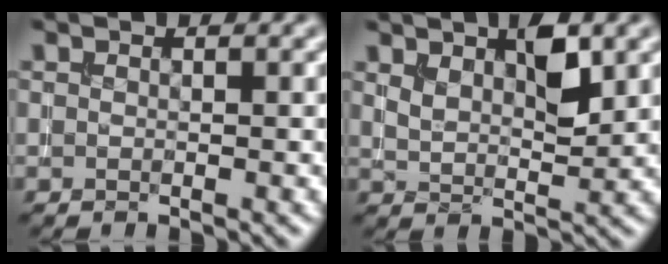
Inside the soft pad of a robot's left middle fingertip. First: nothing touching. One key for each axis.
{"total": 3.8, "fx": 2.0, "fy": 1.5, "fz": 2.9, "tx": -0.054, "ty": -0.002, "tz": 0.037}